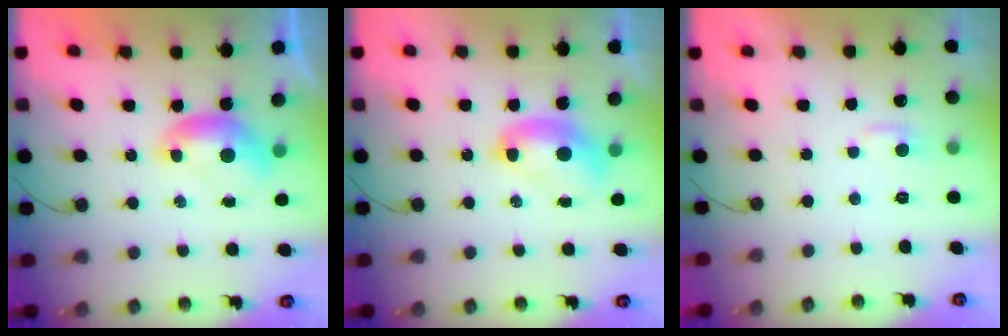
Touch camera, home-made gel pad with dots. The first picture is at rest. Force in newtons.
{"total": 2.7, "press": 2.7, "slide": 0.1}
{"total": 2.9, "press": 2.9, "slide": 0.4}